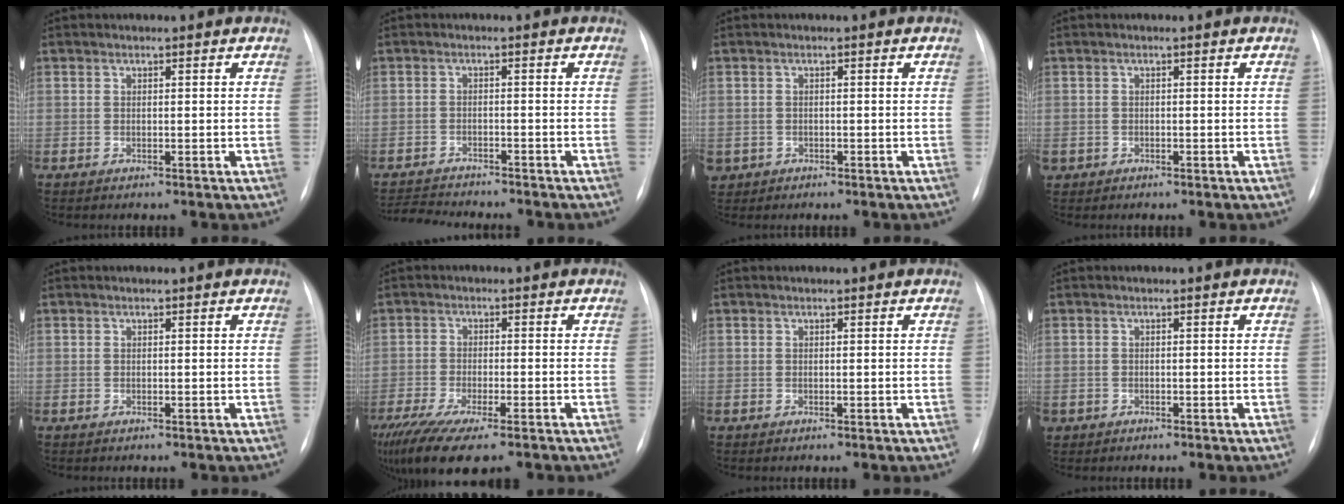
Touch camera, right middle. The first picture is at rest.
{"total": 7.0, "force": [-6.8, 0.5, 1.7], "torque": [-0.024, -0.011, -0.105]}
{"total": 2.9, "force": [-1.4, 2.6, 0.4], "torque": [-0.008, 0.002, -0.019]}
{"total": 1.2, "force": [-0.5, 1.0, 0.3], "torque": [-0.009, 0.004, -0.003]}
{"total": 0.0}
{"total": 13.3, "force": [-9.7, 2.8, 8.7], "torque": [-0.168, -0.029, -0.158]}
{"total": 0.0}
{"total": 0.9, "force": [-0.5, 0.8, 0.1], "torque": [-0.008, 0.004, -0.002]}